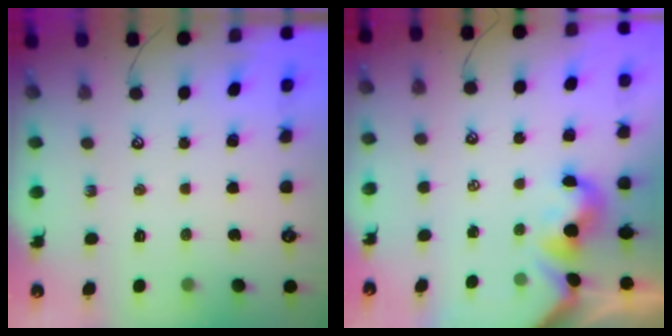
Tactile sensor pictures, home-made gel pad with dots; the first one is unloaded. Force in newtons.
{"total": 1.2, "press": 1.1, "slide": 0.6}